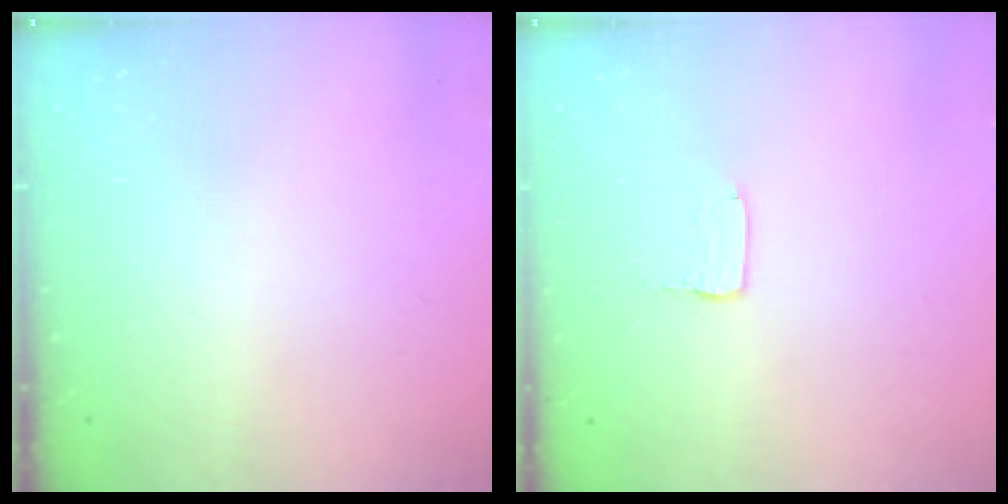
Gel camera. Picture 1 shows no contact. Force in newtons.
{"total": 1.7, "press": 1.6, "slide": 0.1}